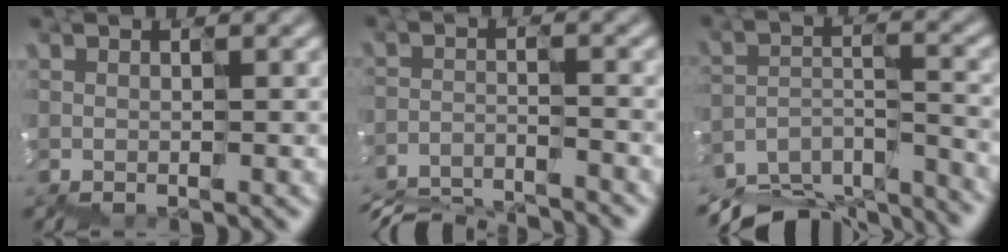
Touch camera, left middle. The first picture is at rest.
{"total": 9.0, "force": [-8.9, 1.0, 1.0], "torque": [-0.027, -0.021, -0.133]}
{"total": 11.3, "force": [-11.1, 1.8, 1.4], "torque": [-0.034, -0.006, -0.161]}